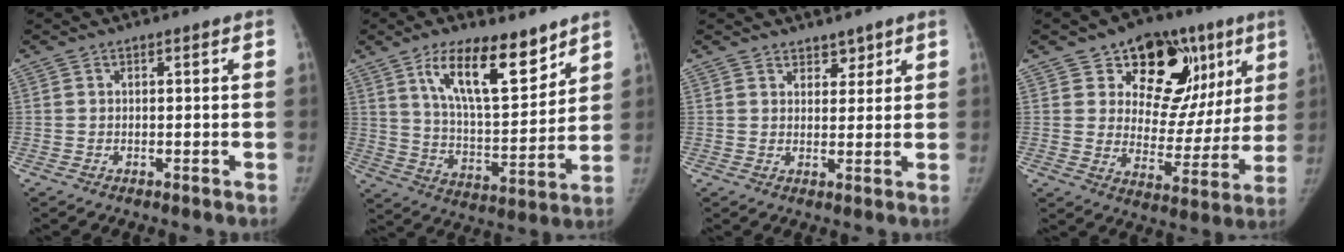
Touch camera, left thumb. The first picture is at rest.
{"total": 16.4, "force": [10.2, 5.9, 11.4], "torque": [-0.152, -0.064, 0.185]}
{"total": 3.3, "force": [2.6, 2.0, 0.5], "torque": [0.019, -0.018, 0.040]}
{"total": 21.0, "force": [10.3, 13.4, 12.6], "torque": [-0.100, -0.021, 0.151]}